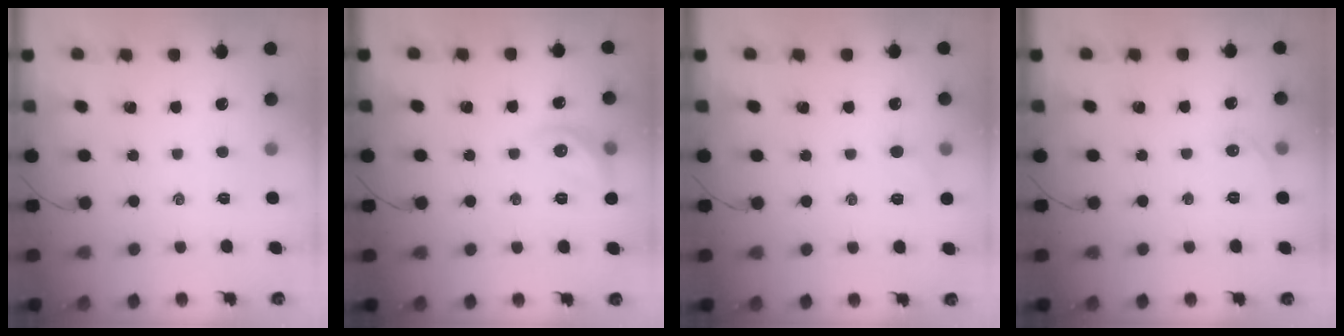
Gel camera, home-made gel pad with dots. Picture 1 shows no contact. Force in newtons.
{"total": 9.4, "press": 9.4, "slide": 0.0}
{"total": 5.2, "press": 5.0, "slide": 1.5}
{"total": 5.2, "press": 5.0, "slide": 1.3}